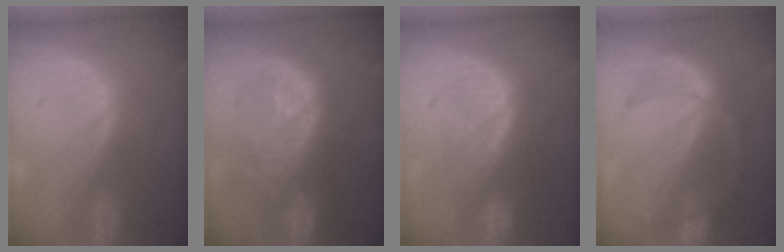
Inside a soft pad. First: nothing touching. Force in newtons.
{"total": 10.2, "press": 10.1, "slide": 1.7}
{"total": 8.5, "press": 7.8, "slide": 3.5}
{"total": 7.6, "press": 6.7, "slide": 3.6}